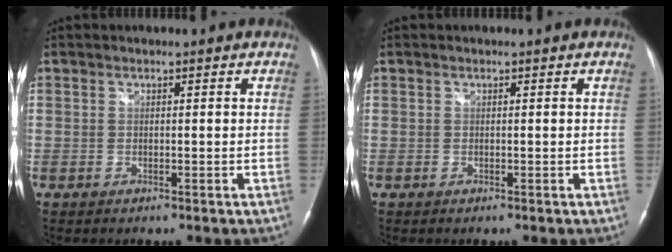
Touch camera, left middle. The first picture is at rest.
{"total": 0.0}